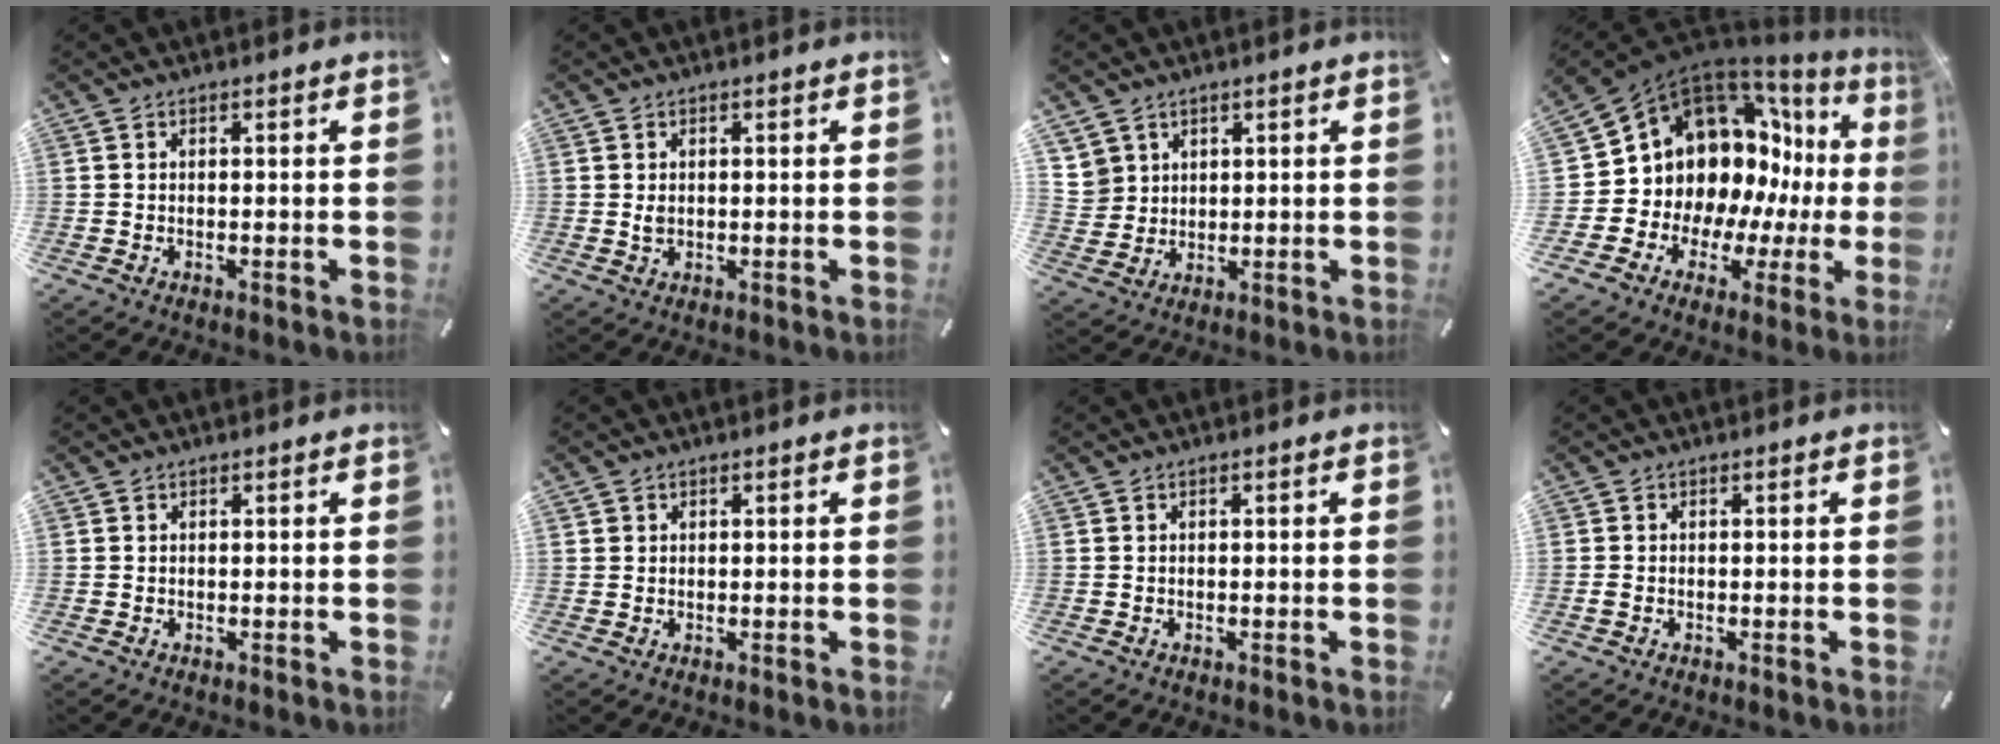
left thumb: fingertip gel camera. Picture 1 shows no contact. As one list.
[{"total": 1.4, "force": [0.2, 1.0, 0.9], "torque": [-0.011, -0.001, 0.002]}, {"total": 4.8, "force": [2.8, 3.9, -0.5], "torque": [-0.003, -0.011, 0.053]}, {"total": 15.4, "force": [5.1, 12.8, 7.0], "torque": [-0.112, -0.082, 0.120]}, {"total": 0.6, "force": [0.2, 0.4, -0.3], "torque": [0.008, 0.005, 0.004]}, {"total": 1.0, "force": [0.5, 0.8, -0.1], "torque": [0.011, -0.001, 0.008]}, {"total": 0.0}, {"total": 0.9, "force": [-0.2, 0.8, 0.1], "torque": [-0.002, 0.005, -0.007]}]